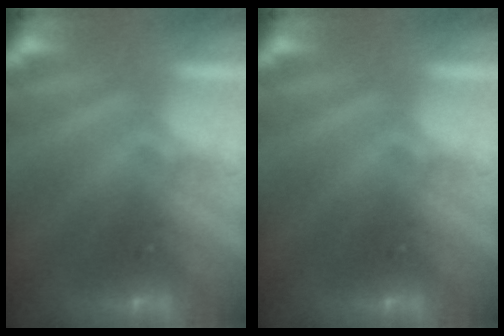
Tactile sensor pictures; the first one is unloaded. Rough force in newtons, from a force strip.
{"total": 0.0}